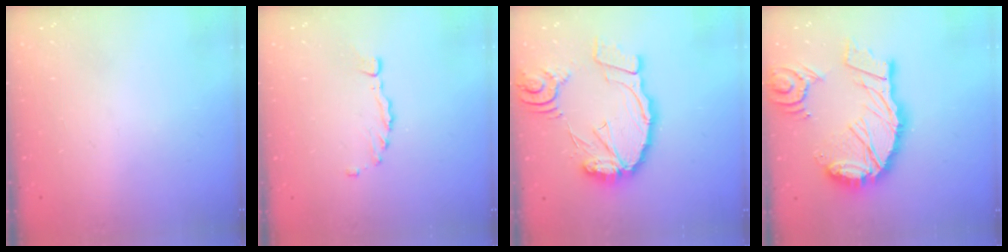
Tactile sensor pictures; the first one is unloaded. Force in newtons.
{"total": 1.6, "press": 1.6, "slide": 0.2}
{"total": 19.4, "press": 19.2, "slide": 2.1}
{"total": 26.5, "press": 26.3, "slide": 3.2}